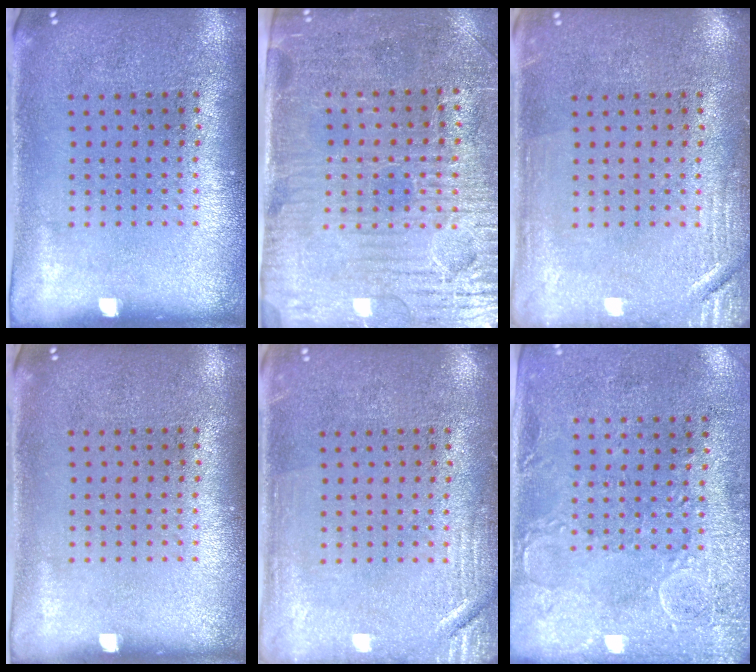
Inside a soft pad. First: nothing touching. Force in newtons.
{"total": 3.6, "press": 3.3, "slide": 1.4}
{"total": 2.3, "press": 2.2, "slide": 0.4}
{"total": 0.0}
{"total": 2.3, "press": 2.2, "slide": 0.4}
{"total": 2.9, "press": 2.3, "slide": 1.8}